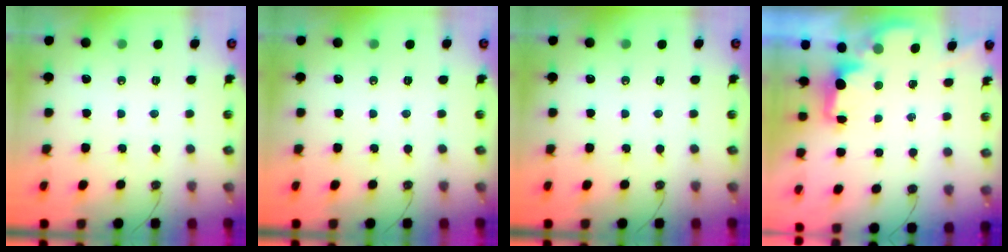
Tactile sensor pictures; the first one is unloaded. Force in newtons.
{"total": 0.0}
{"total": 0.0}
{"total": 1.9, "press": 1.7, "slide": 0.8}